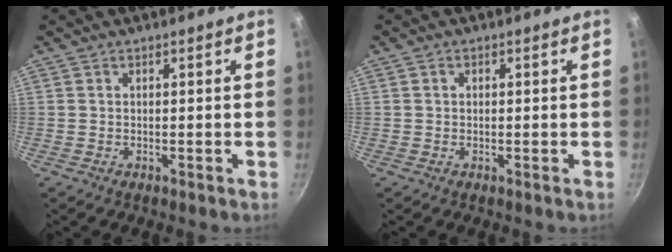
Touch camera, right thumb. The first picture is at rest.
{"total": 0.8, "force": [0.1, 0.7, 0.3], "torque": [-0.004, 0.005, 0.001]}